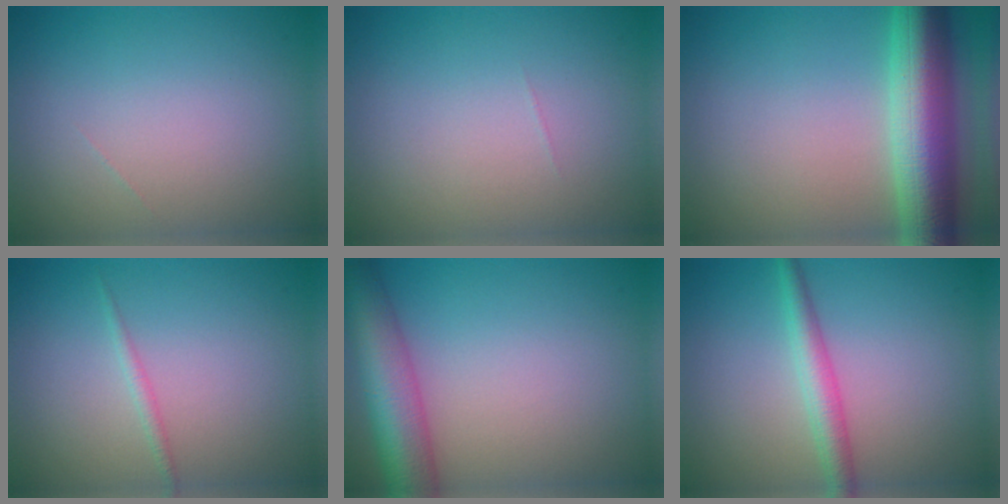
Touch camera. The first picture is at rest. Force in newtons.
{"total": 0.0}
{"total": 8.9, "press": 8.9, "slide": 0.2}
{"total": 0.9, "press": 0.9, "slide": 0.1}
{"total": 7.8, "press": 7.8, "slide": 0.4}
{"total": 2.8, "press": 2.8, "slide": 0.0}